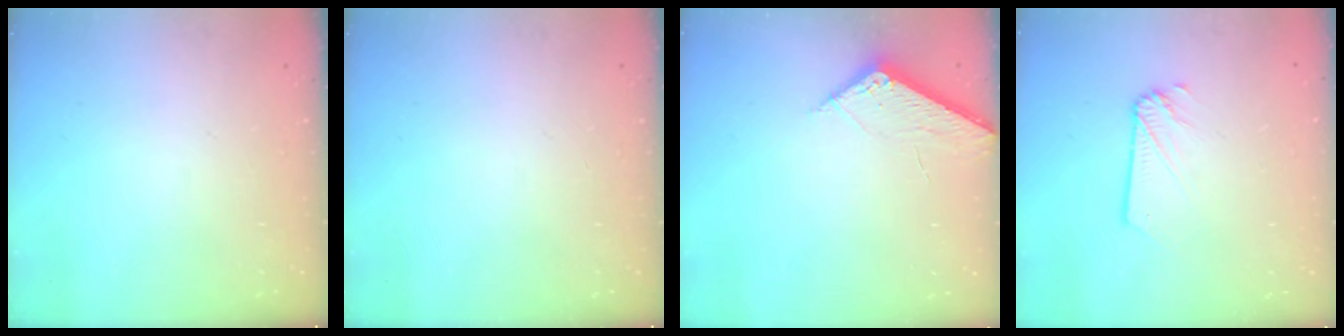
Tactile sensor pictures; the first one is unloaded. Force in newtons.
{"total": 0.0}
{"total": 4.9, "press": 4.9, "slide": 0.6}
{"total": 1.9, "press": 1.9, "slide": 0.1}